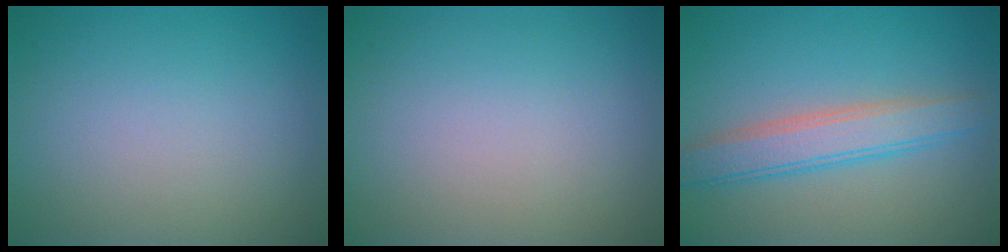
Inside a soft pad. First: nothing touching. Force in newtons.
{"total": 0.0}
{"total": 4.1, "press": 4.1, "slide": 0.2}